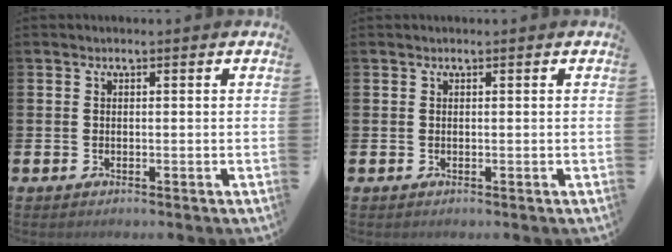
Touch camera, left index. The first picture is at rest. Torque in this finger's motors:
{"motor_torque": [0.38, -0.54, -0.01, -0.01]}